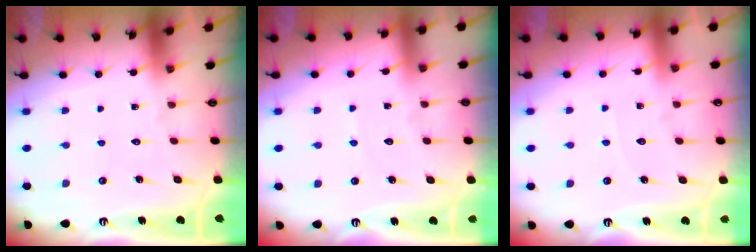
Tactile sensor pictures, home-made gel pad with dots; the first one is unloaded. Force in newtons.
{"total": 3.8, "press": 3.8, "slide": 0.6}
{"total": 2.7, "press": 2.7, "slide": 0.4}